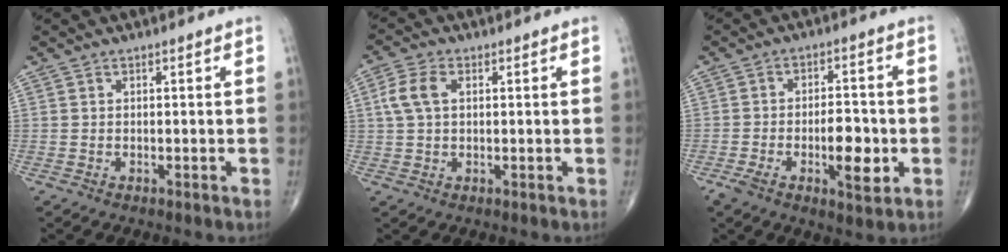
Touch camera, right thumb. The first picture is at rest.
{"total": 5.5, "force": [1.2, 3.3, 4.2], "torque": [-0.098, 0.012, 0.022]}
{"total": 9.2, "force": [-2.4, 3.8, 8.0], "torque": [-0.122, 0.018, -0.032]}